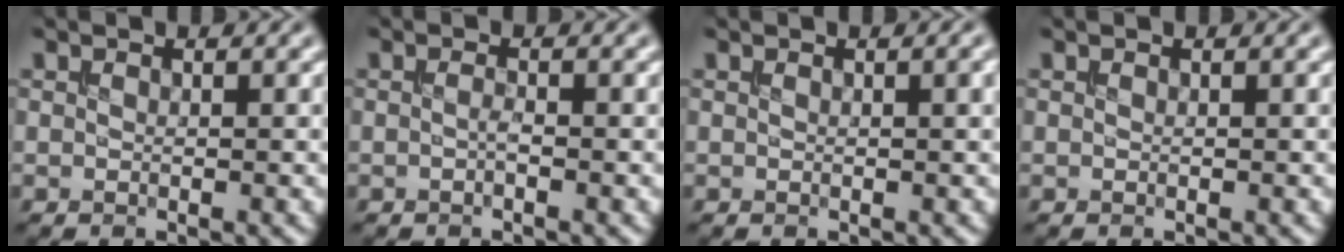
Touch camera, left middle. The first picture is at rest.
{"total": 0.7, "force": [-0.4, 0.1, 0.6], "torque": [-0.015, 0.000, -0.008]}
{"total": 1.6, "force": [0.5, 0.5, 1.4], "torque": [-0.012, 0.007, 0.003]}
{"total": 0.0}